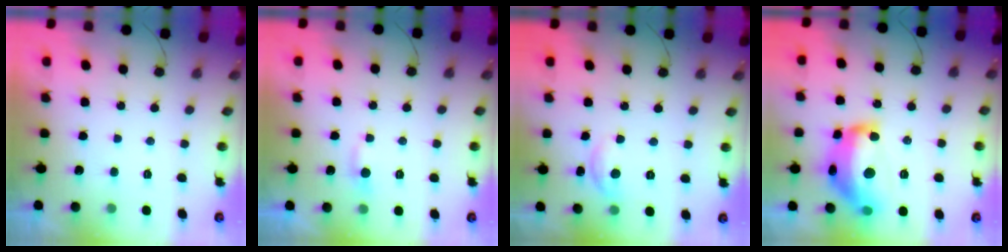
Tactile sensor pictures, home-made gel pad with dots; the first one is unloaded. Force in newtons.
{"total": 3.7, "press": 3.7, "slide": 0.4}
{"total": 6.0, "press": 5.9, "slide": 0.5}
{"total": 19.1, "press": 19.0, "slide": 1.4}